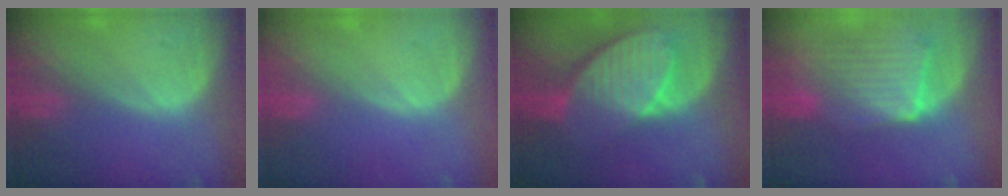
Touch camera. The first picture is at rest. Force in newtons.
{"total": 0.0}
{"total": 10.2, "press": 8.8, "slide": 5.0}
{"total": 10.3, "press": 9.1, "slide": 4.9}